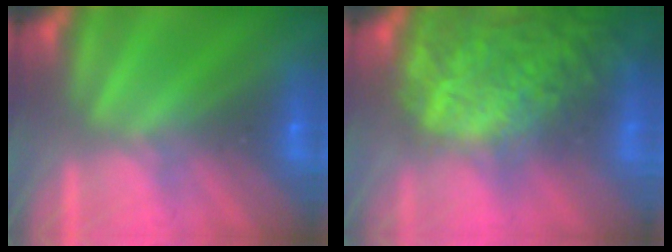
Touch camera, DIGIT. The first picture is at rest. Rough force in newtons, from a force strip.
{"total": 7.8}